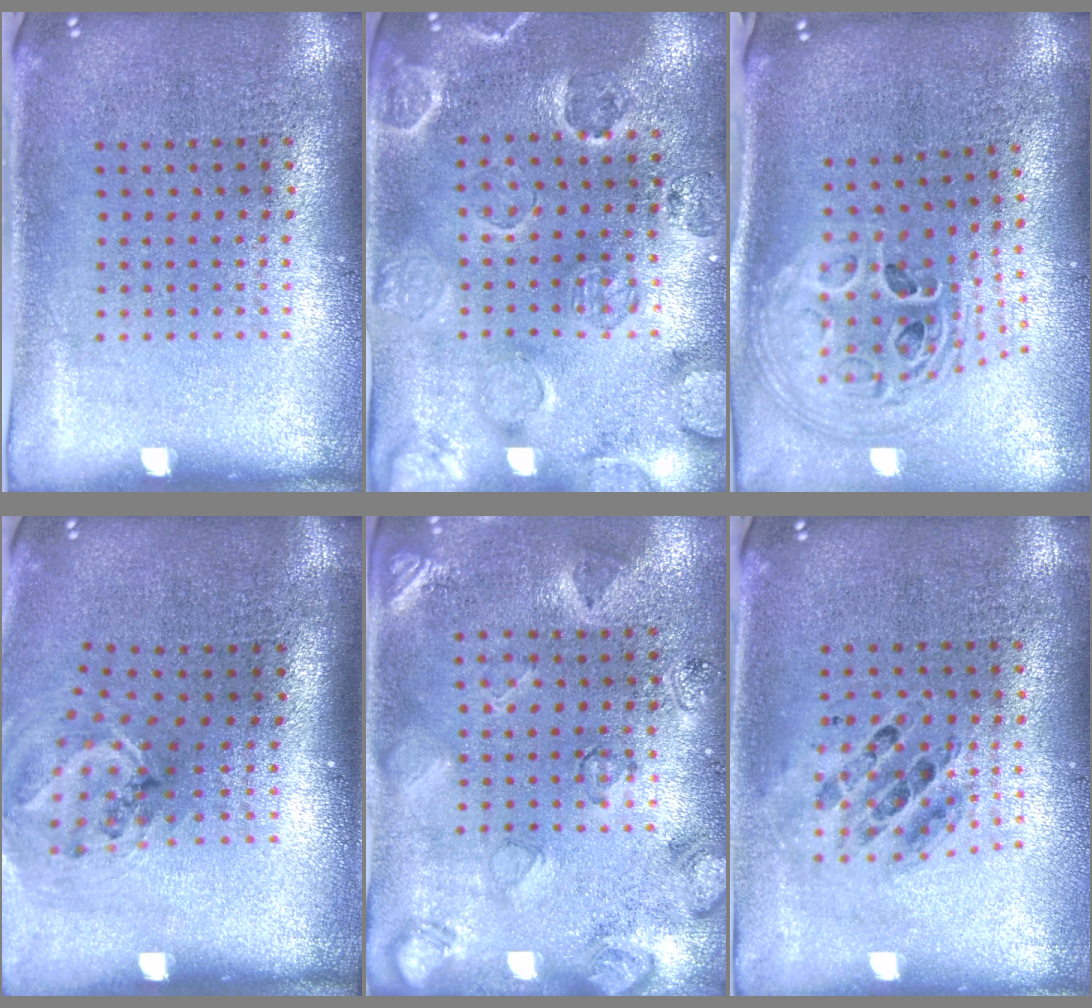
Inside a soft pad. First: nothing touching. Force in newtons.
{"total": 2.4, "press": 2.1, "slide": 1.1}
{"total": 3.0, "press": 2.0, "slide": 2.2}
{"total": 1.3, "press": 1.1, "slide": 0.7}
{"total": 2.5, "press": 1.8, "slide": 1.8}
{"total": 0.7, "press": 0.7, "slide": 0.1}